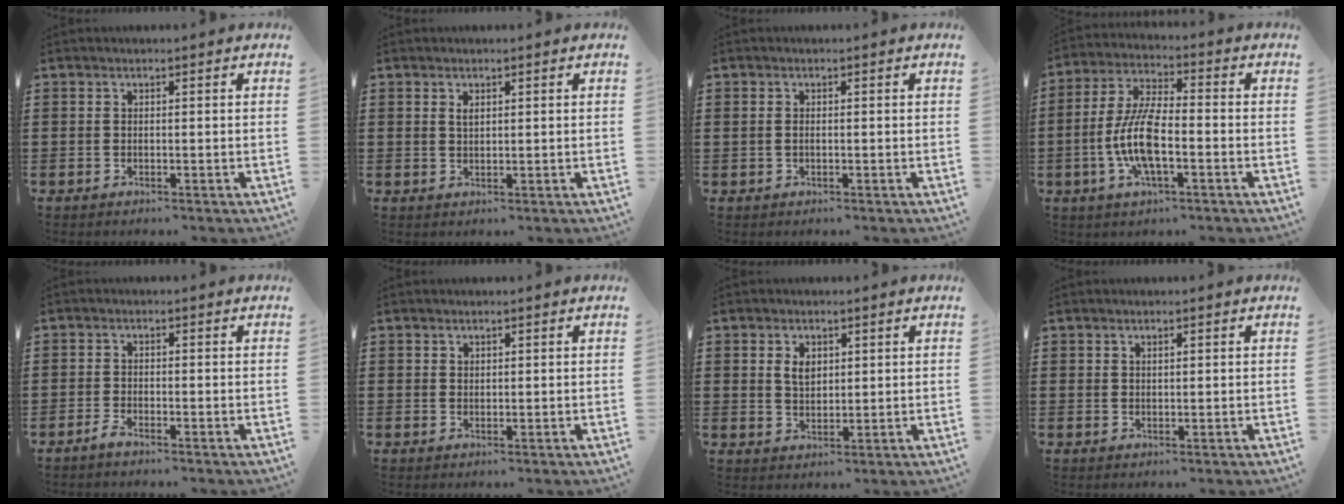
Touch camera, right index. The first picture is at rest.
{"total": 1.1, "force": [0.6, 0.5, 0.8], "torque": [-0.016, 0.003, 0.009]}
{"total": 0.8, "force": [0.0, 0.4, 0.7], "torque": [-0.015, 0.003, -0.001]}
{"total": 9.4, "force": [-2.4, 3.1, 8.6], "torque": [-0.198, -0.010, -0.052]}
{"total": 1.5, "force": [-1.4, 0.1, 0.7], "torque": [-0.023, -0.005, -0.027]}
{"total": 0.9, "force": [0.7, 0.6, 0.2], "torque": [-0.005, 0.002, 0.014]}
{"total": 3.0, "force": [1.1, 1.9, 2.1], "torque": [-0.046, 0.007, 0.019]}
{"total": 0.9, "force": [0.6, 0.4, 0.5], "torque": [-0.011, 0.003, 0.010]}